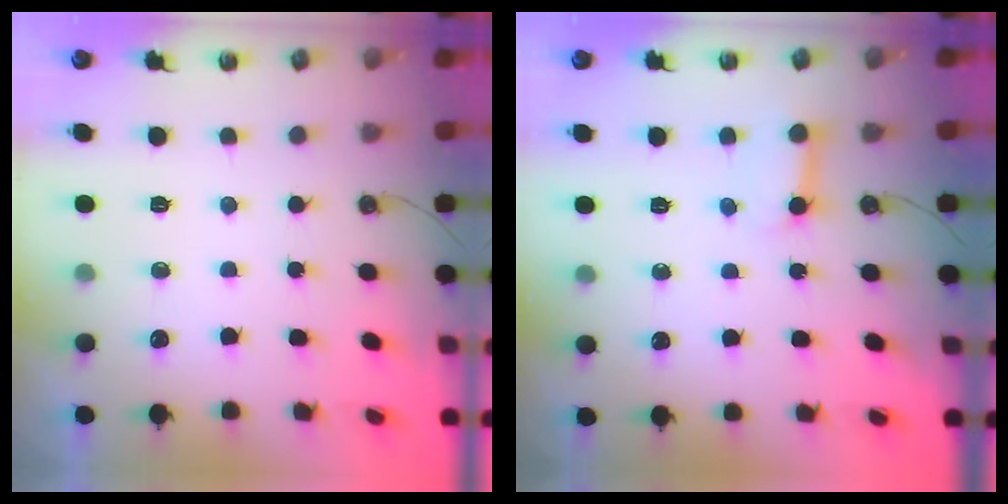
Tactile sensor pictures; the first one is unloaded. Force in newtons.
{"total": 6.0, "press": 6.0, "slide": 0.7}